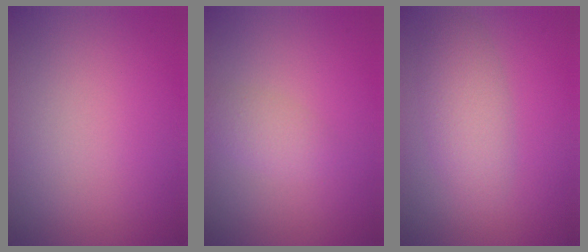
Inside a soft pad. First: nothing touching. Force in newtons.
{"total": 1.6, "press": 1.6, "slide": 0.0}
{"total": 3.5, "press": 3.5, "slide": 0.1}